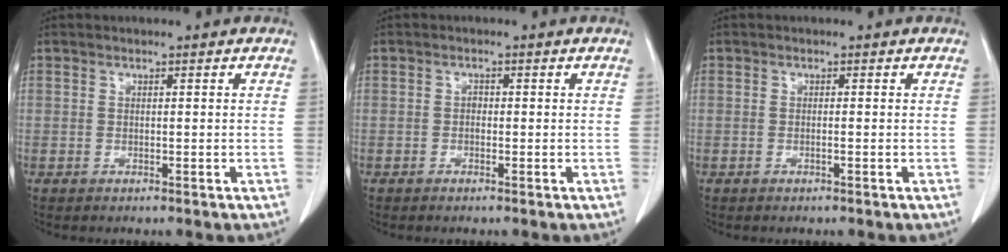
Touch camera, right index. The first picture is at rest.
{"total": 0.7, "force": [-0.1, 0.5, 0.5], "torque": [-0.004, 0.005, -0.002]}
{"total": 0.0}